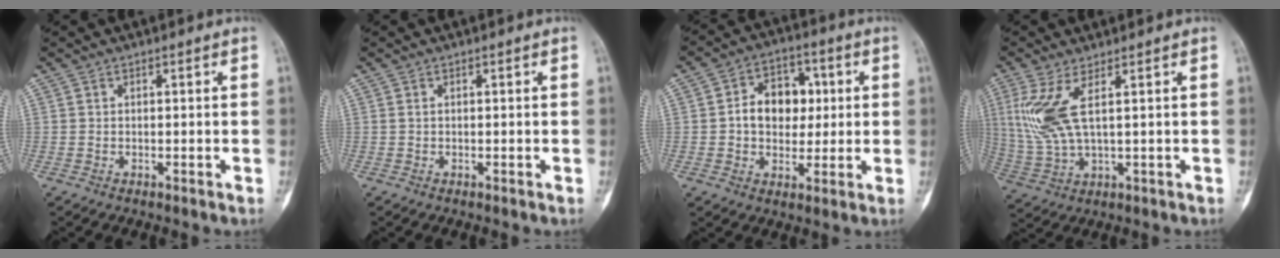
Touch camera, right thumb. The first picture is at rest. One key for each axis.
{"total": 0.0}
{"total": 10.7, "fx": 1.0, "fy": 8.0, "fz": 7.0, "tx": -0.060, "ty": 0.015, "tz": 0.012}
{"total": 8.7, "fx": 2.6, "fy": 2.6, "fz": 7.8, "tx": -0.204, "ty": -0.012, "tz": 0.065}